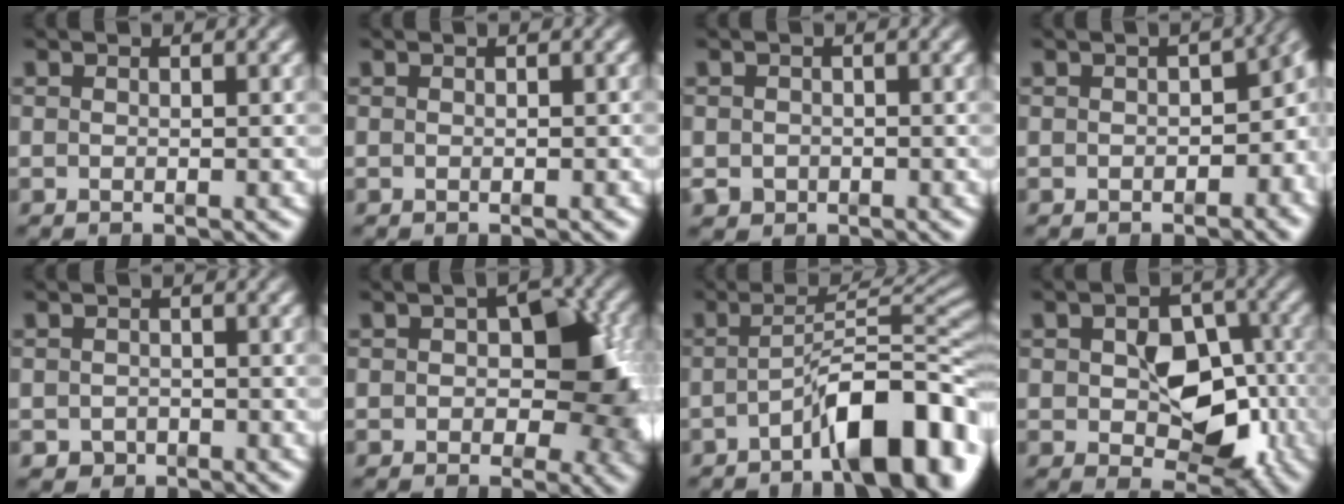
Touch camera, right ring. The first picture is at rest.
{"total": 0.0}
{"total": 2.4, "force": [-1.0, 2.1, 0.7], "torque": [-0.023, -0.021, -0.007]}
{"total": 3.2, "force": [-0.5, 1.8, 2.6], "torque": [-0.013, 0.003, -0.005]}
{"total": 2.2, "force": [-1.1, 1.9, 0.2], "torque": [-0.010, -0.017, -0.013]}
{"total": 8.0, "force": [-0.6, 5.1, 6.2], "torque": [-0.068, -0.006, -0.008]}
{"total": 8.0, "force": [-4.0, 2.4, 6.5], "torque": [-0.079, -0.001, -0.061]}
{"total": 6.8, "force": [-0.8, 4.5, 5.0], "torque": [-0.062, -0.026, -0.004]}